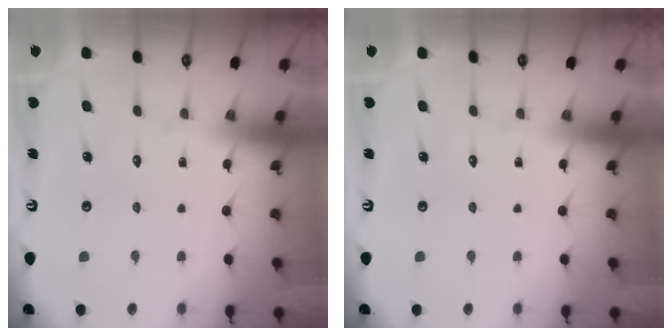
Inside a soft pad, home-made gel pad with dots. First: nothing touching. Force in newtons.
{"total": 0.0}